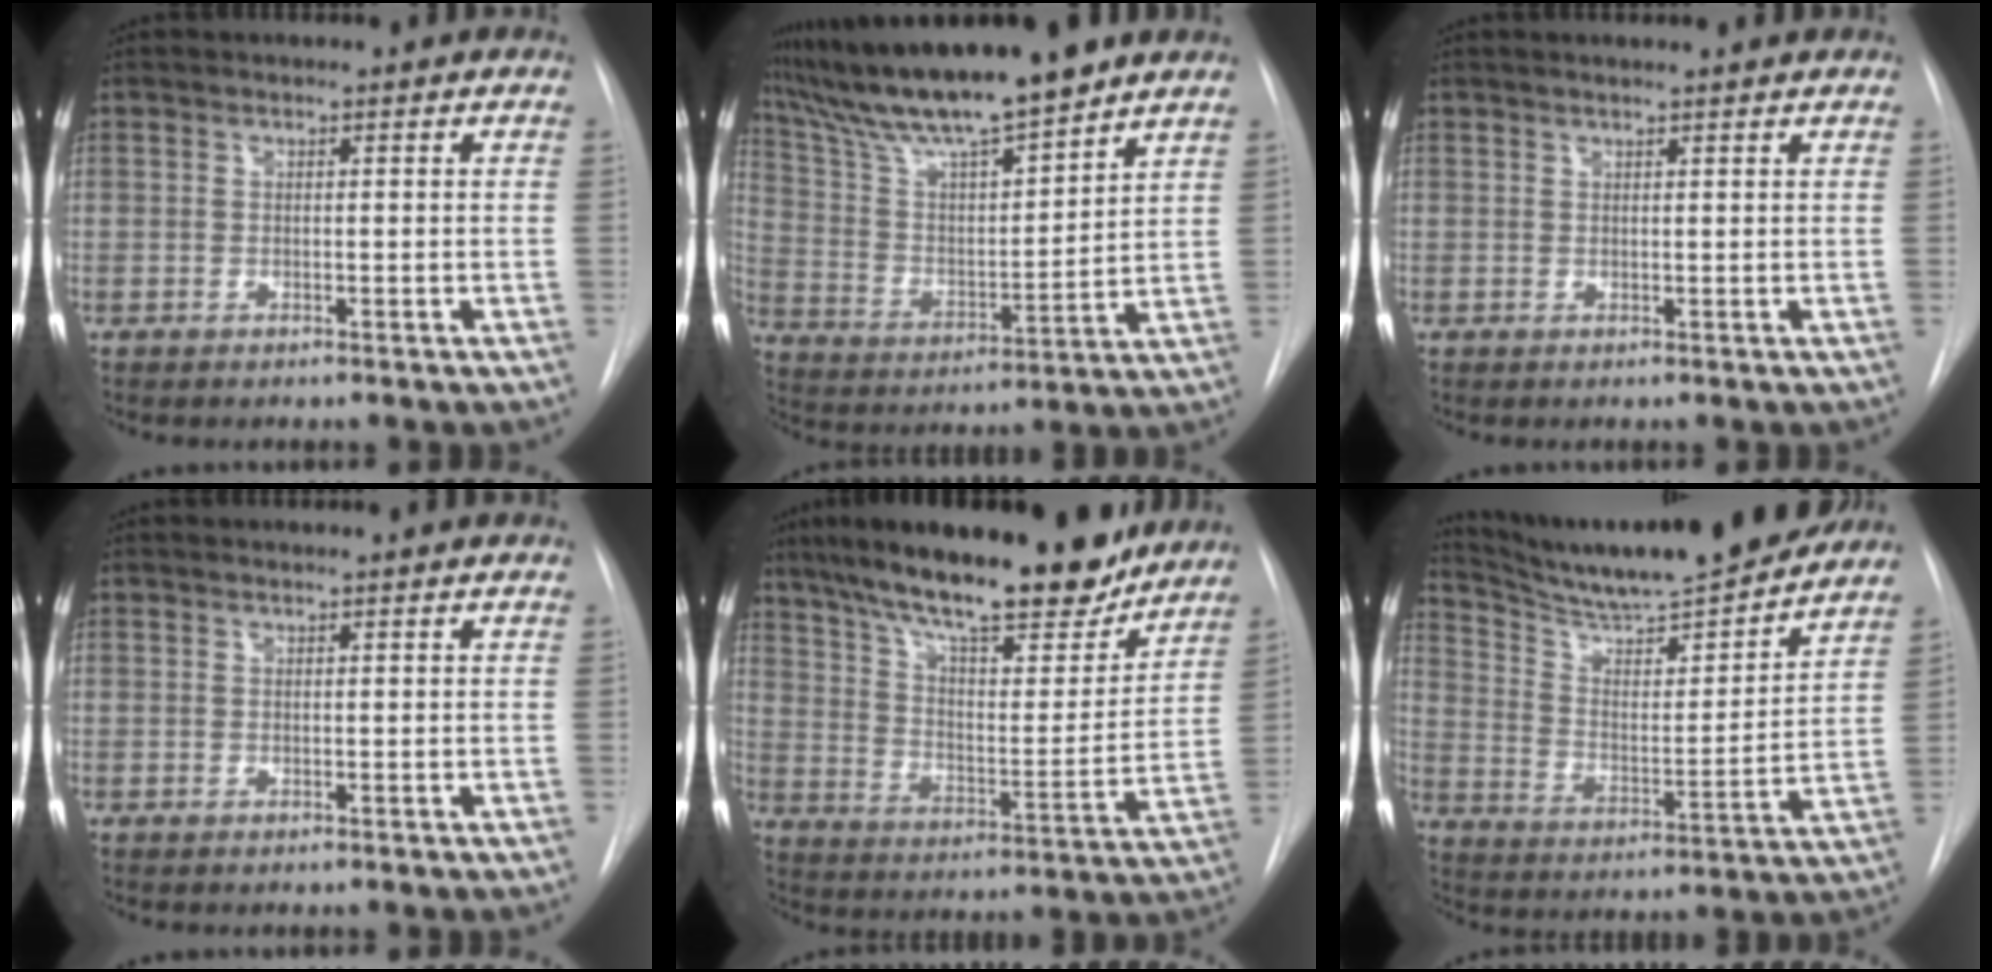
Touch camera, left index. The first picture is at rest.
{"total": 16.7, "force": [14.2, 0.7, 8.7], "torque": [-0.156, 0.005, 0.258]}
{"total": 4.0, "force": [3.6, 0.0, 1.8], "torque": [-0.024, 0.018, 0.043]}
{"total": 1.4, "force": [1.3, -0.1, 0.6], "torque": [-0.009, 0.013, 0.019]}
{"total": 23.0, "force": [18.8, 5.2, 12.2], "torque": [-0.202, 0.004, 0.284]}
{"total": 20.4, "force": [18.7, 1.1, 8.1], "torque": [-0.138, -0.026, 0.288]}